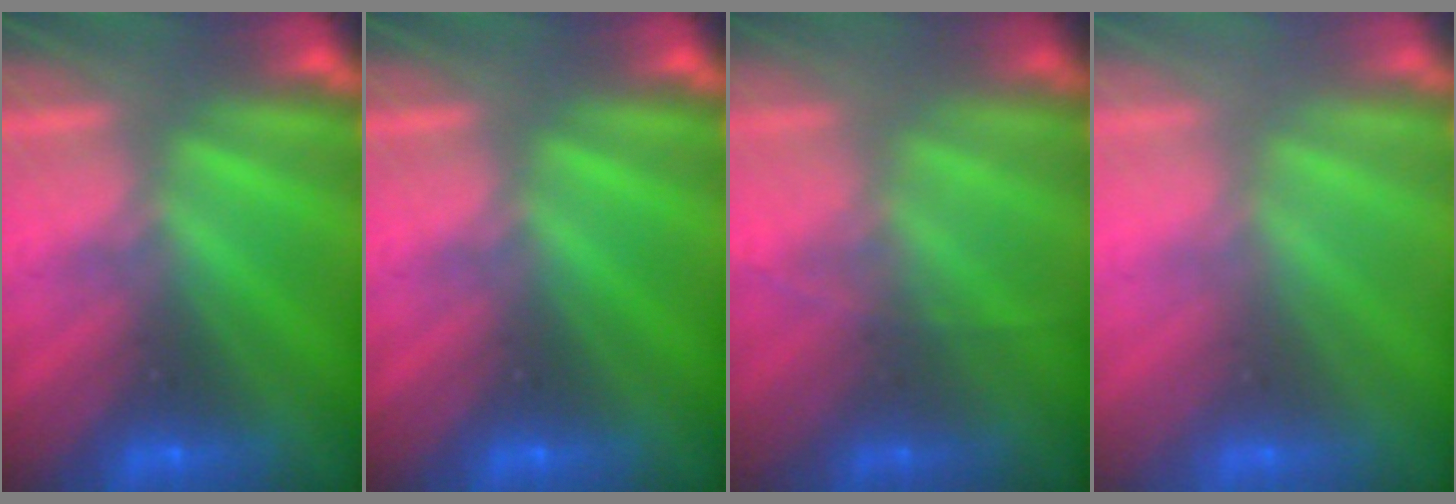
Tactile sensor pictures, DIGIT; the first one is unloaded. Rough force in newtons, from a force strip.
{"total": 0.0}
{"total": 1.8}
{"total": 2.5}